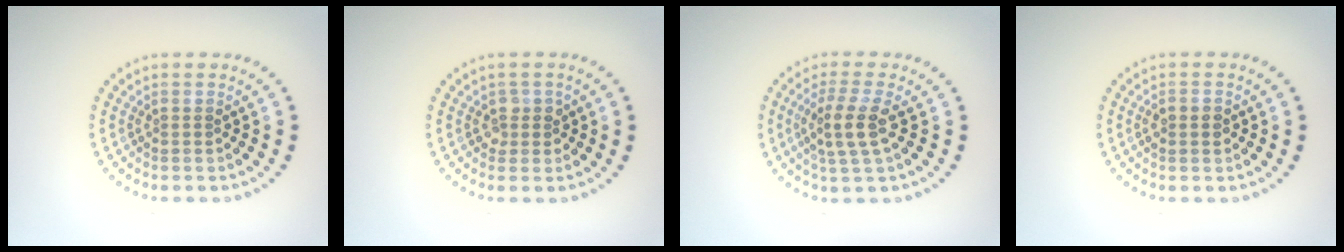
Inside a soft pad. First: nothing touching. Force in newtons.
{"total": 1.5, "press": 1.4, "slide": 0.7}
{"total": 3.4, "press": 3.0, "slide": 1.4}
{"total": 1.2, "press": 1.1, "slide": 0.1}